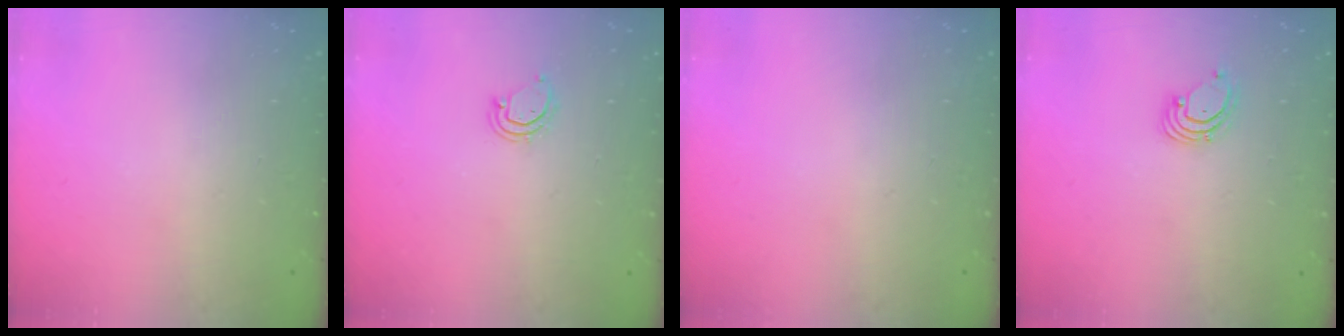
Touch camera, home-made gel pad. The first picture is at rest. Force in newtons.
{"total": 3.6, "press": 3.6, "slide": 0.2}
{"total": 0.0}
{"total": 1.6, "press": 1.6, "slide": 0.1}